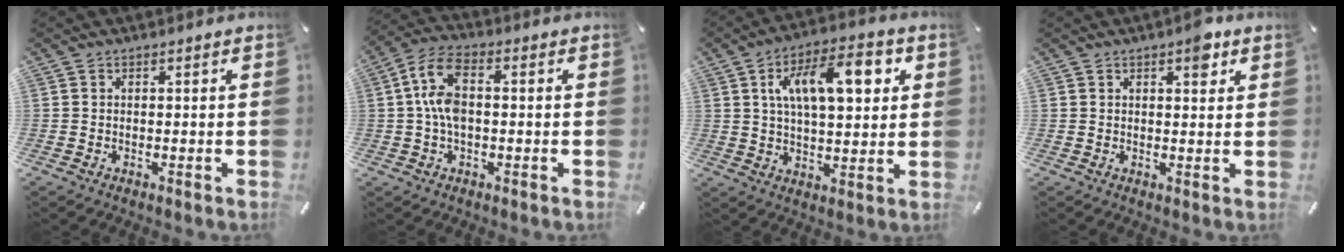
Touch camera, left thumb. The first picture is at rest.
{"total": 9.1, "force": [0.1, 5.1, 7.5], "torque": [-0.164, 0.004, 0.000]}
{"total": 14.5, "force": [5.1, 6.8, 11.7], "torque": [-0.195, -0.001, 0.082]}
{"total": 4.6, "force": [2.4, 2.1, 3.3], "torque": [-0.030, -0.009, 0.031]}